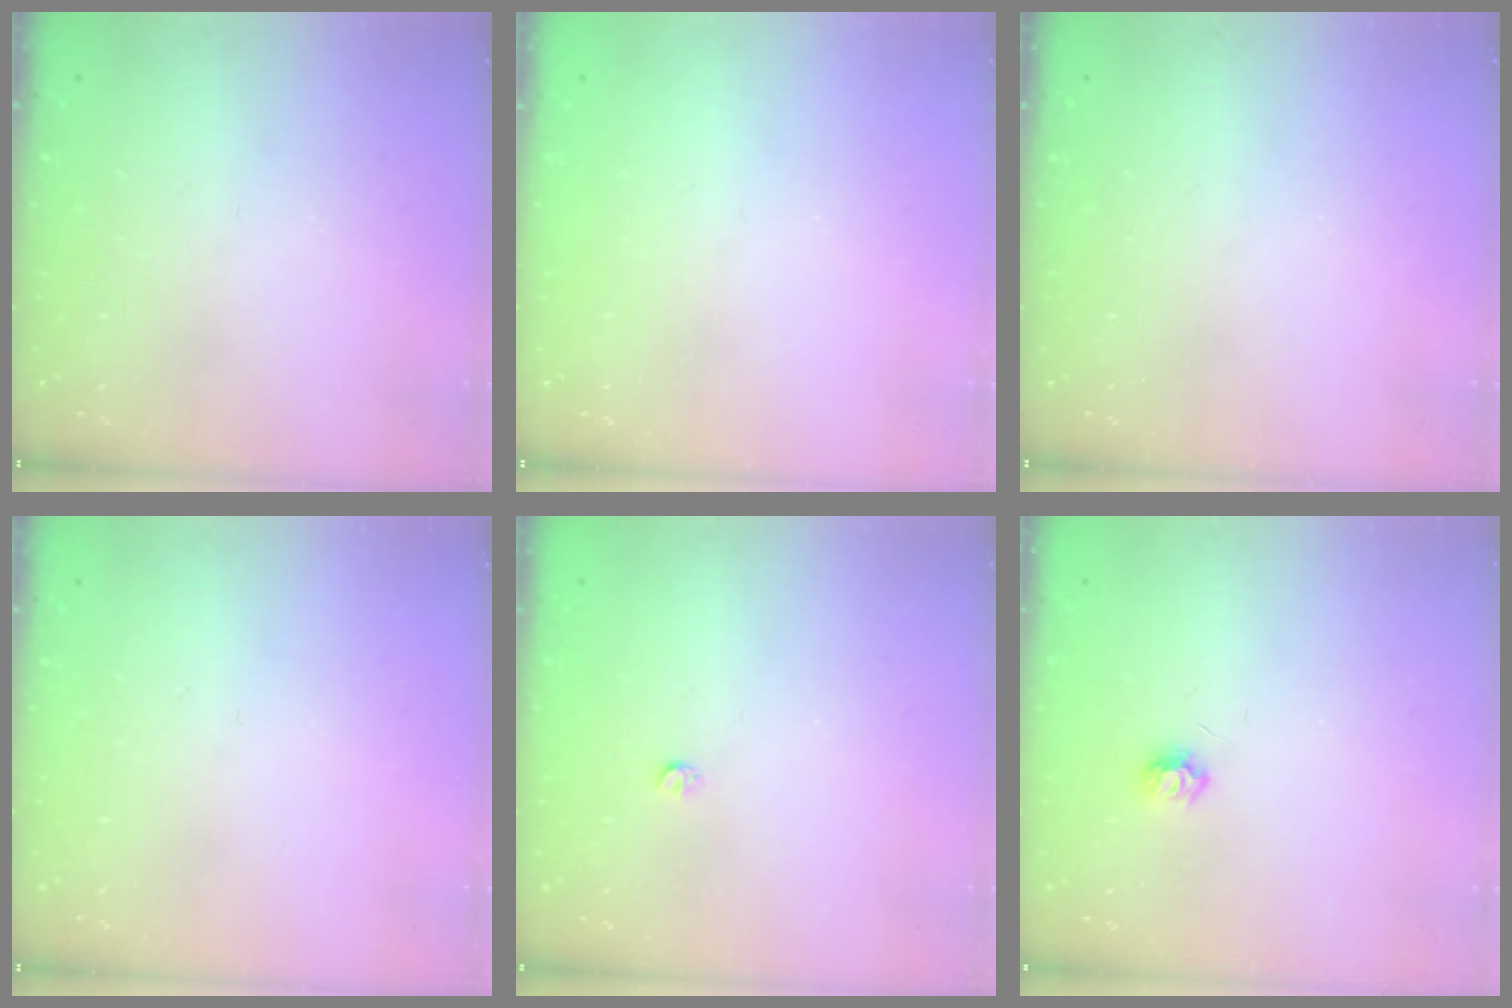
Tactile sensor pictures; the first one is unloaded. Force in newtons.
{"total": 0.0}
{"total": 0.0}
{"total": 0.0}
{"total": 2.8, "press": 2.8, "slide": 0.5}
{"total": 4.7, "press": 4.7, "slide": 0.5}